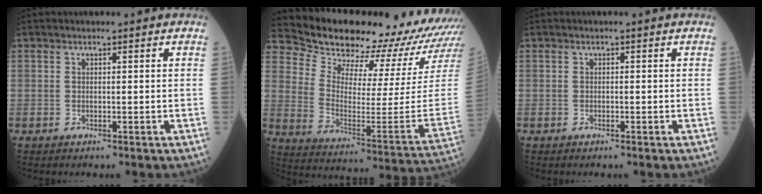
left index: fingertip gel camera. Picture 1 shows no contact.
{"total": 24.4, "force": [23.5, 1.5, 6.3], "torque": [-0.123, -0.129, 0.316]}
{"total": 0.0}